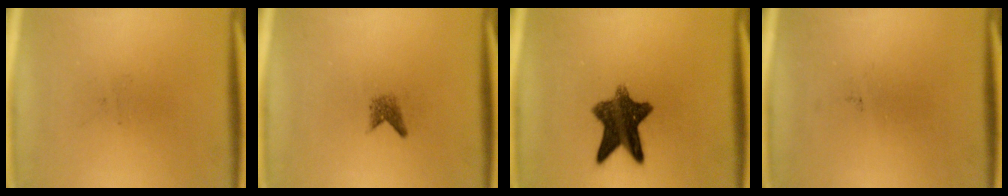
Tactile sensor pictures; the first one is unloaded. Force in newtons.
{"total": 1.5}
{"total": 10.2}
{"total": 0.0}